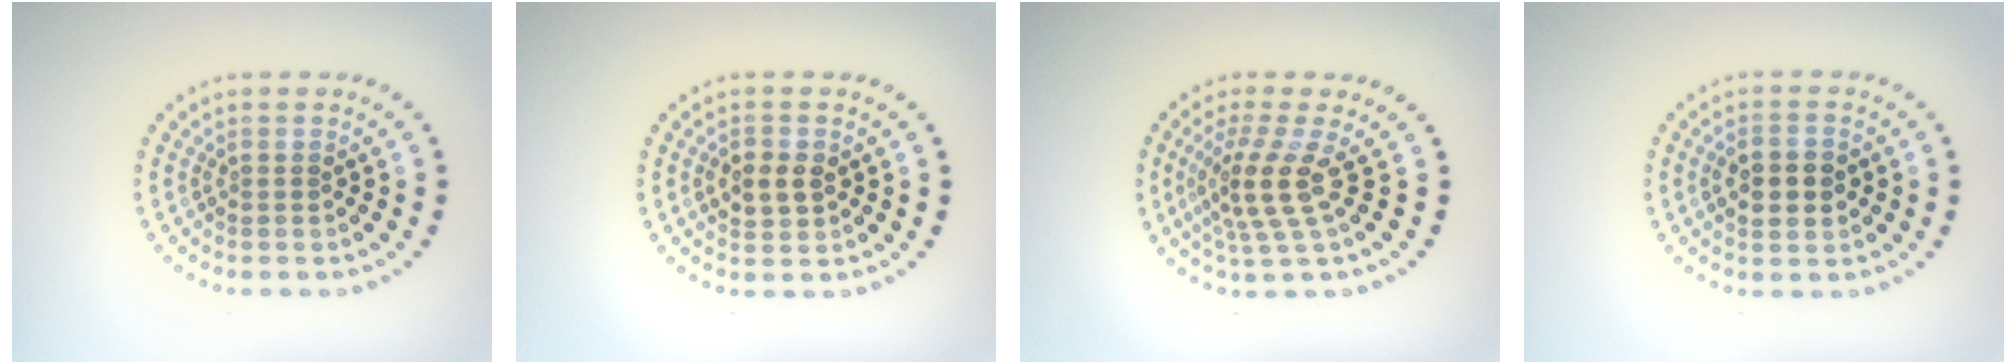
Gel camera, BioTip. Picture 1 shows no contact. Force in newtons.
{"total": 2.5, "press": 2.5, "slide": 0.4}
{"total": 3.8, "press": 2.8, "slide": 2.6}
{"total": 3.8, "press": 3.8, "slide": 0.1}